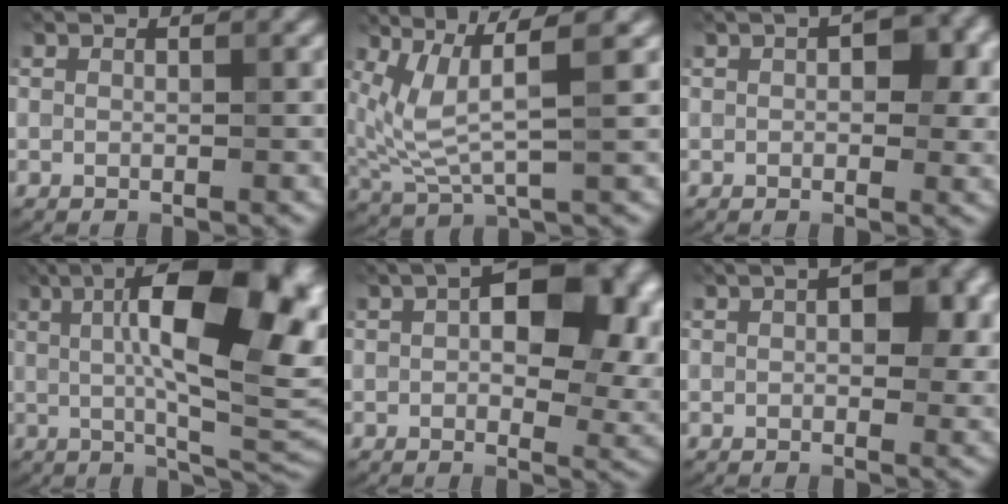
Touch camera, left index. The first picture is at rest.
{"total": 5.9, "force": [2.3, 1.3, 5.2], "torque": [-0.128, -0.003, 0.051]}
{"total": 4.8, "force": [1.2, 2.7, 3.8], "torque": [-0.048, 0.006, 0.010]}
{"total": 15.6, "force": [2.9, 5.3, 14.4], "torque": [-0.192, 0.018, 0.034]}
{"total": 13.7, "force": [3.9, 7.6, 10.7], "torque": [-0.138, 0.012, 0.059]}
{"total": 6.0, "force": [1.7, 3.2, 4.8], "torque": [-0.060, 0.010, 0.015]}